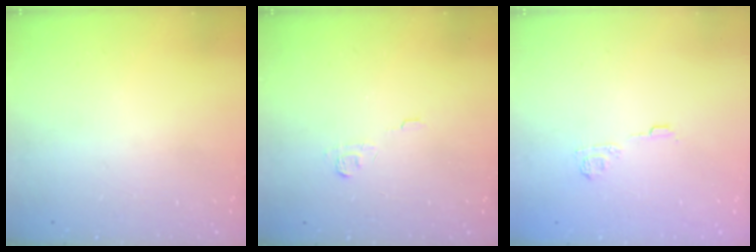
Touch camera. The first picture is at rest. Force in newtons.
{"total": 3.5, "press": 3.5, "slide": 0.2}
{"total": 6.4, "press": 6.3, "slide": 1.5}